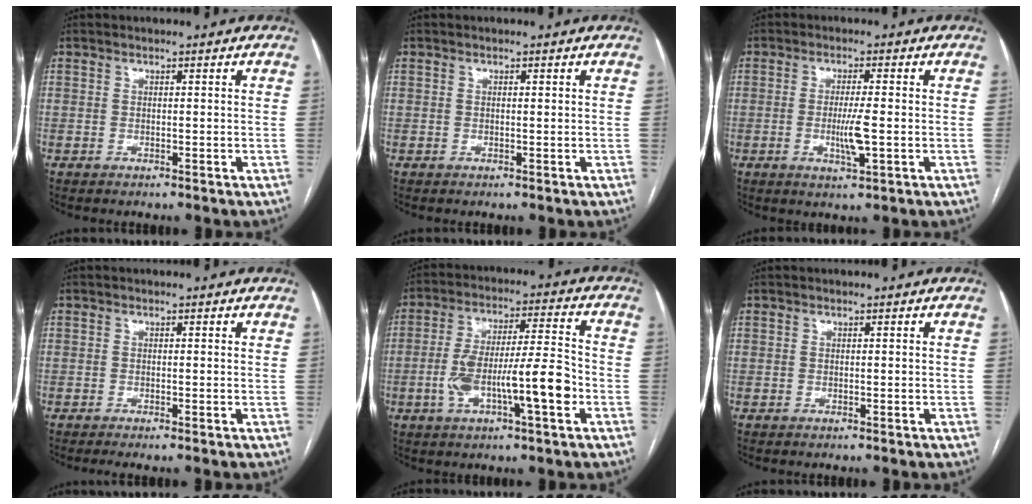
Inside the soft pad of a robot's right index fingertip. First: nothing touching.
{"total": 0.0}
{"total": 4.9, "force": [-0.8, 0.2, 4.8], "torque": [-0.091, -0.008, -0.012]}
{"total": 0.5, "force": [-0.4, -0.1, 0.3], "torque": [-0.011, 0.000, -0.010]}
{"total": 13.1, "force": [-3.8, 1.8, 12.4], "torque": [-0.220, 0.016, -0.062]}
{"total": 0.0}